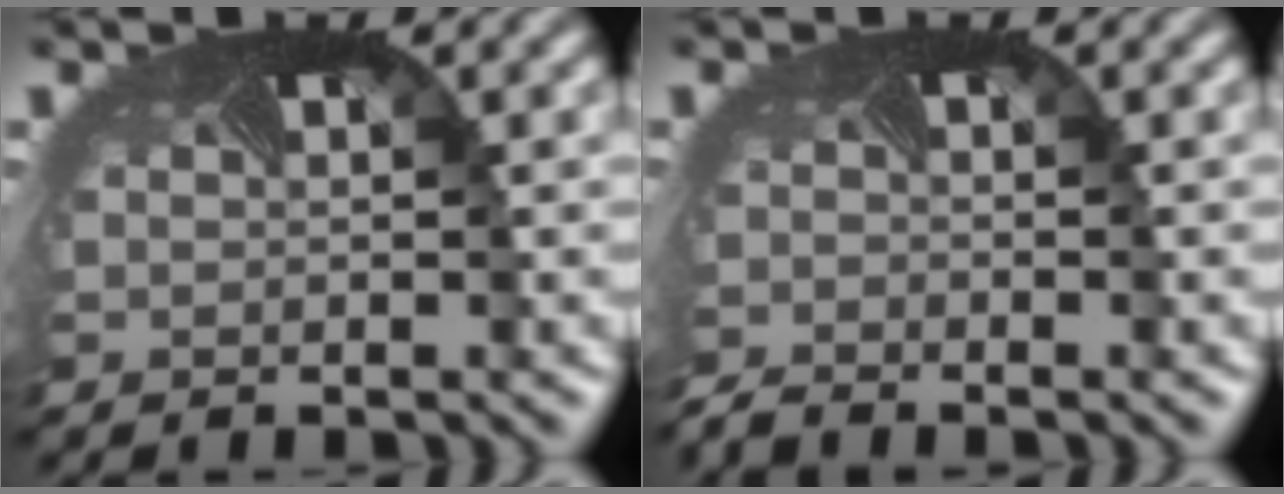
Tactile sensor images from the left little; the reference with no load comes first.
{"total": 2.1, "force": [-2.1, -0.3, -0.1], "torque": [-0.008, -0.018, -0.046]}